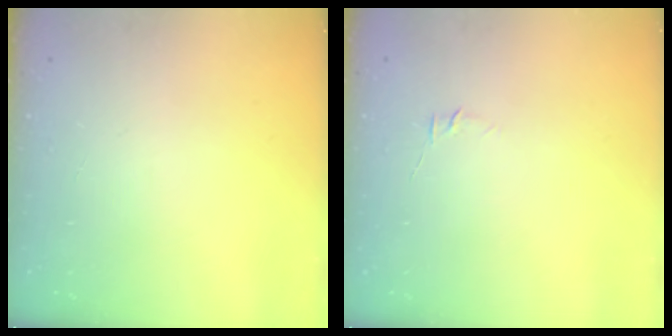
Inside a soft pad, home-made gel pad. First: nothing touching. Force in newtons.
{"total": 3.8, "press": 3.7, "slide": 0.9}